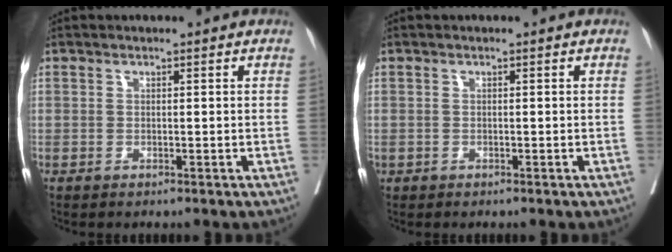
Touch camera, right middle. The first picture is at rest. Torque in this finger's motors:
{"motor_torque": [0.71, 0.00, 1.05, 0.21]}